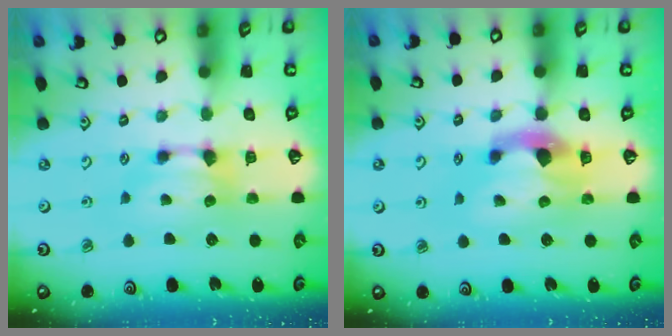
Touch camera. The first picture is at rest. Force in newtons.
{"total": 2.9, "press": 2.6, "slide": 1.3}